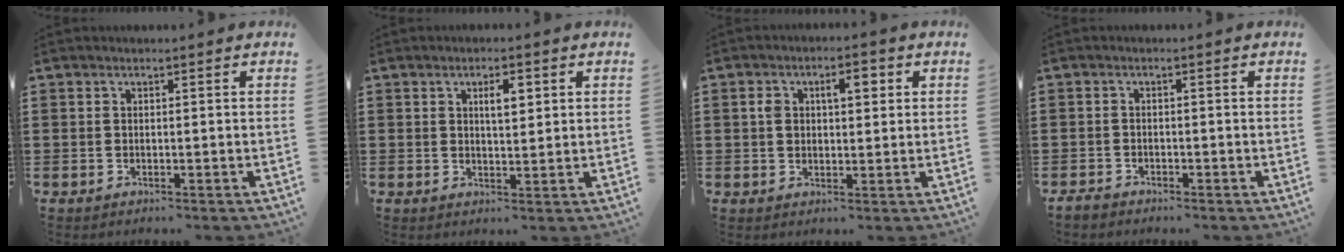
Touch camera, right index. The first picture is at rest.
{"total": 3.3, "force": [1.1, 1.2, 2.9], "torque": [-0.035, -0.002, 0.011]}
{"total": 4.1, "force": [1.1, 2.2, 3.2], "torque": [-0.053, 0.009, 0.013]}
{"total": 1.4, "force": [-1.2, 0.6, 0.1], "torque": [-0.006, 0.002, -0.026]}